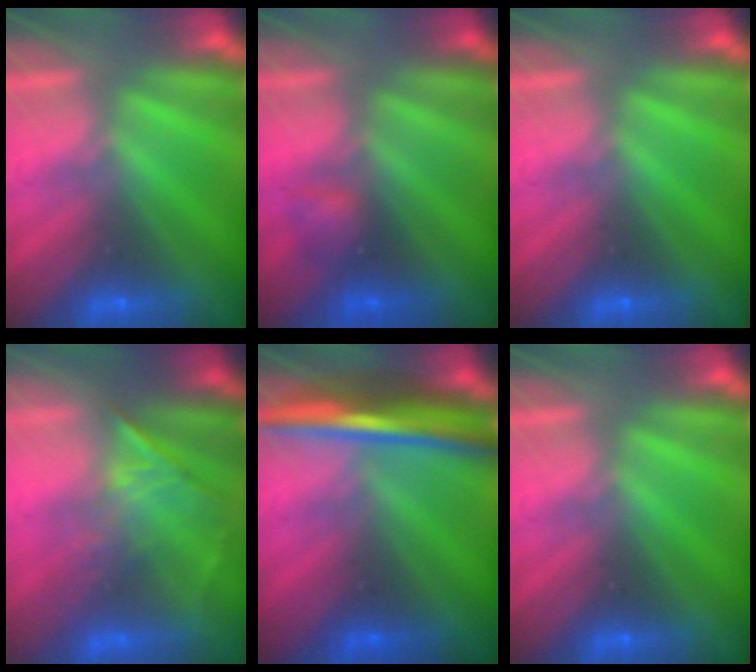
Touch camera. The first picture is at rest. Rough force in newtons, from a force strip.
{"total": 1.9}
{"total": 0.0}
{"total": 1.2}
{"total": 5.7}
{"total": 0.0}